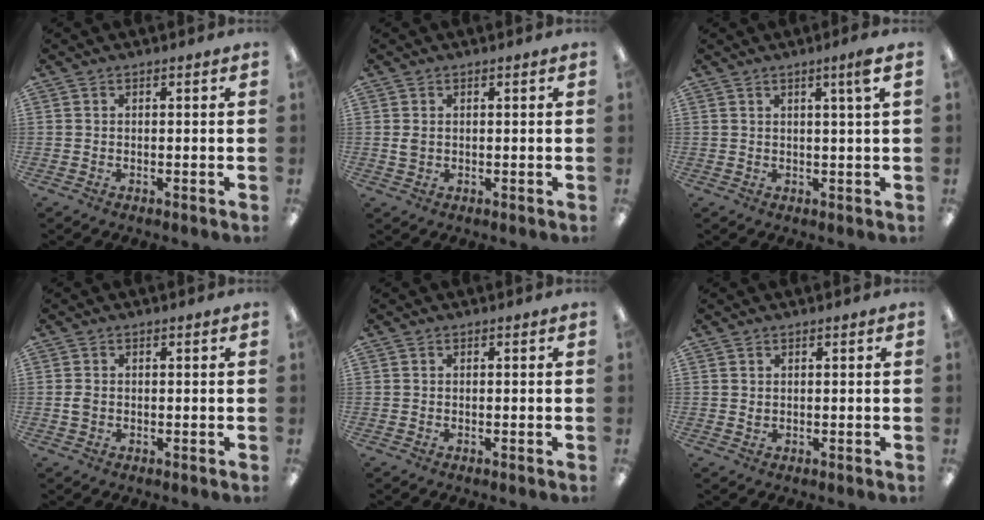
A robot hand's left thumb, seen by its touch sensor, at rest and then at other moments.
{"total": 1.6, "force": [0.3, 1.1, 1.2], "torque": [-0.025, 0.003, 0.005]}
{"total": 3.7, "force": [2.0, -0.3, 3.1], "torque": [-0.054, -0.005, 0.029]}
{"total": 1.6, "force": [-0.1, 1.2, 1.1], "torque": [-0.021, 0.003, -0.003]}
{"total": 0.0}
{"total": 0.7, "force": [0.4, 0.4, 0.4], "torque": [-0.009, 0.001, 0.007]}